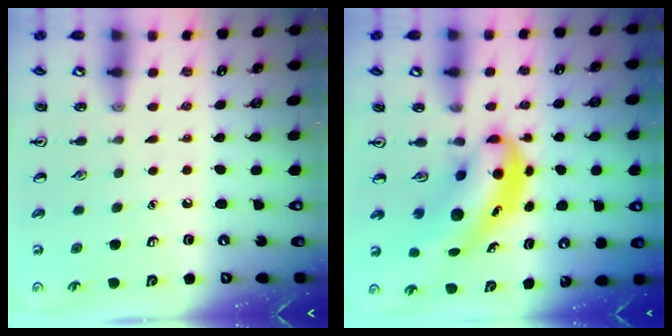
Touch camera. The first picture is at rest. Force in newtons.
{"total": 6.6, "press": 6.4, "slide": 1.8}